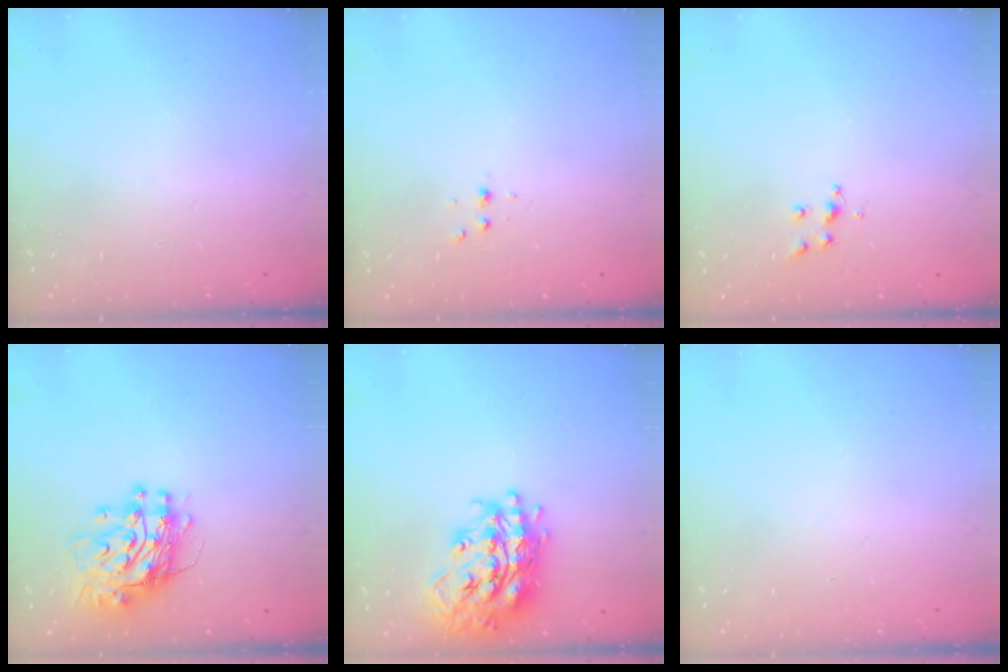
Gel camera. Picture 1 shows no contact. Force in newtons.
{"total": 2.3, "press": 2.3, "slide": 0.3}
{"total": 6.1, "press": 6.1, "slide": 0.5}
{"total": 11.4, "press": 11.4, "slide": 1.0}
{"total": 21.6, "press": 21.5, "slide": 1.8}
{"total": 0.0}